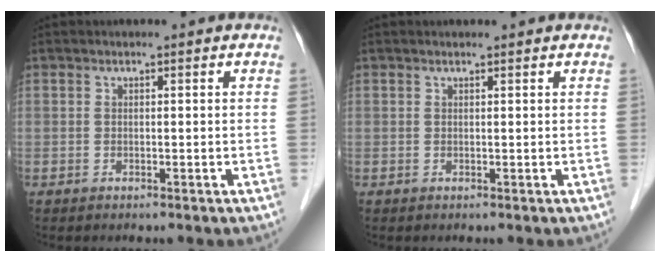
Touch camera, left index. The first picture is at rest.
{"total": 1.2, "force": [1.1, 0.1, 0.4], "torque": [-0.009, 0.012, 0.018]}